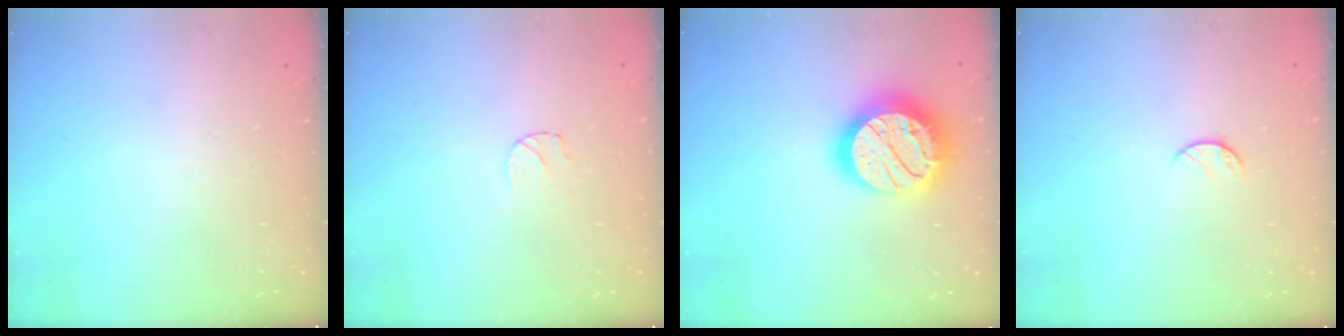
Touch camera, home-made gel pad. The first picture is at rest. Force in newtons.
{"total": 4.3, "press": 4.3, "slide": 0.4}
{"total": 23.0, "press": 23.0, "slide": 1.5}
{"total": 6.0, "press": 5.9, "slide": 0.6}